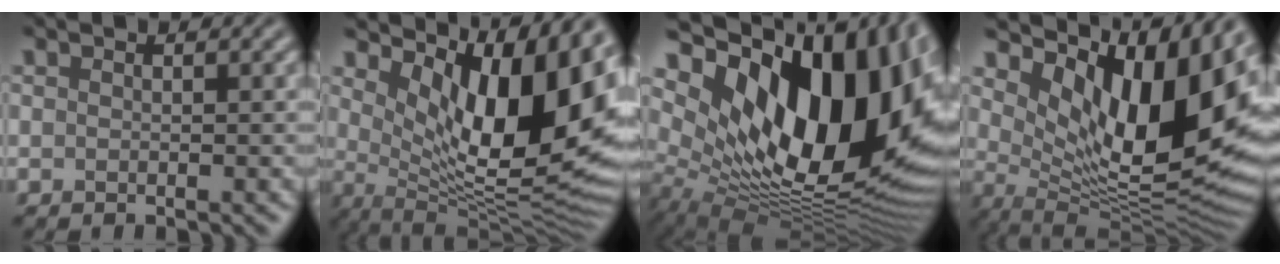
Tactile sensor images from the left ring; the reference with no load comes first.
{"total": 12.9, "force": [3.6, 5.3, 11.2], "torque": [-0.151, -0.018, 0.067]}
{"total": 17.9, "force": [5.1, 9.7, 14.1], "torque": [-0.222, -0.003, 0.088]}
{"total": 14.8, "force": [4.3, 6.4, 12.6], "torque": [-0.177, -0.018, 0.083]}